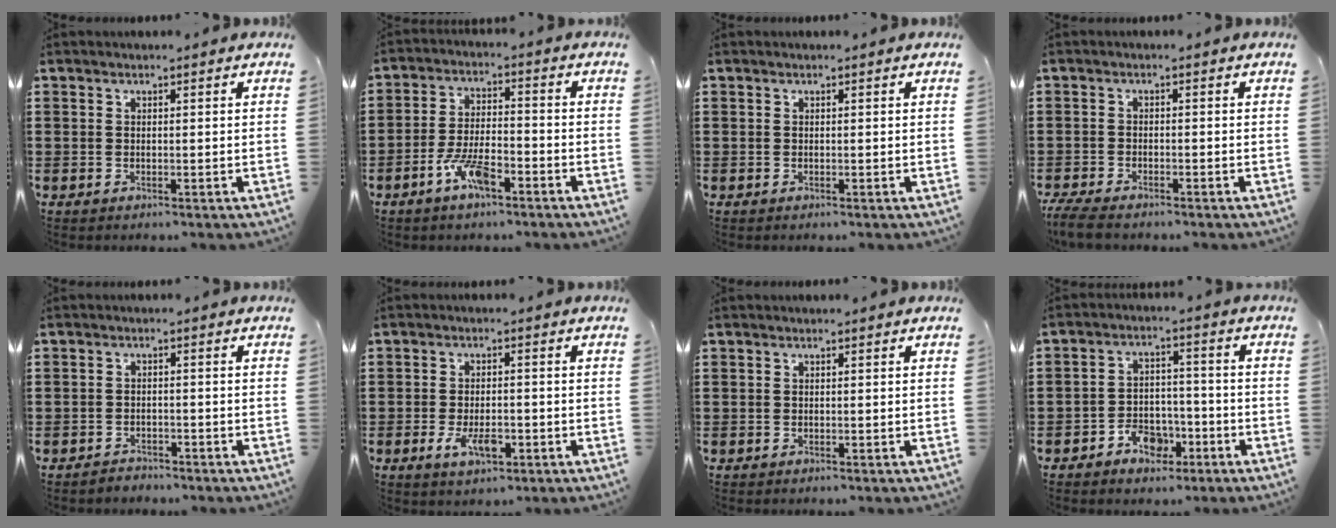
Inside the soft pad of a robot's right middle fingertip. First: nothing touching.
{"total": 6.6, "force": [-4.0, 2.1, 4.8], "torque": [-0.109, 0.001, -0.078]}
{"total": 0.0}
{"total": 2.9, "force": [-2.7, 0.3, 1.1], "torque": [-0.040, -0.007, -0.060]}
{"total": 1.9, "force": [-1.9, 0.5, -0.3], "torque": [-0.002, 0.003, -0.044]}
{"total": 4.5, "force": [-1.7, 1.9, 3.7], "torque": [-0.067, -0.004, -0.034]}
{"total": 0.0}
{"total": 5.2, "force": [-3.3, 3.3, 2.3], "torque": [-0.041, 0.014, -0.062]}